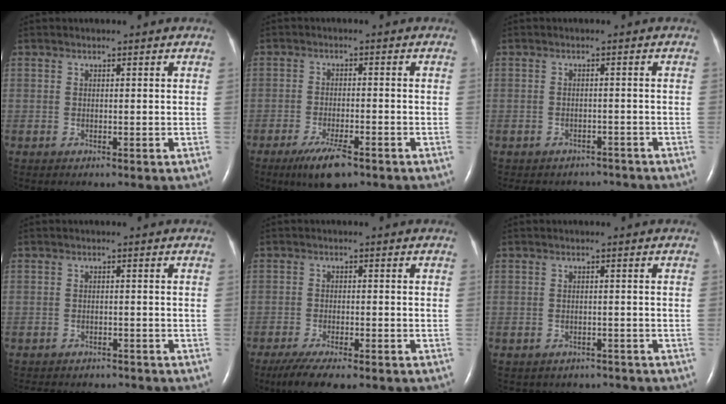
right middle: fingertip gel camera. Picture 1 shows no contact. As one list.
[{"total": 6.3, "force": [-4.1, 1.4, 4.5], "torque": [-0.089, -0.012, -0.067]}, {"total": 6.8, "force": [-6.1, 2.8, 0.8], "torque": [-0.013, 0.005, -0.069]}, {"total": 9.5, "force": [-8.5, 3.1, 2.7], "torque": [-0.051, 0.000, -0.104]}, {"total": 9.7, "force": [-7.7, 1.8, 5.7], "torque": [-0.089, -0.018, -0.115]}, {"total": 5.5, "force": [-4.9, 2.4, 0.0], "torque": [-0.003, 0.009, -0.054]}]